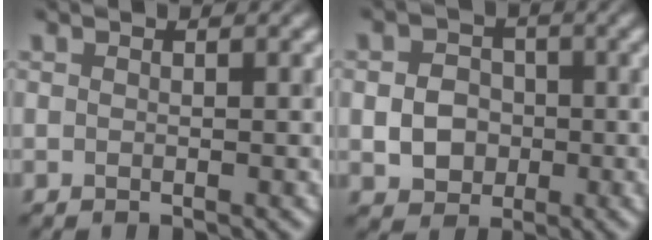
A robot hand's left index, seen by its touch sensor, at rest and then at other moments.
{"total": 3.7, "force": [-0.5, 3.1, 1.9], "torque": [-0.036, -0.001, -0.011]}